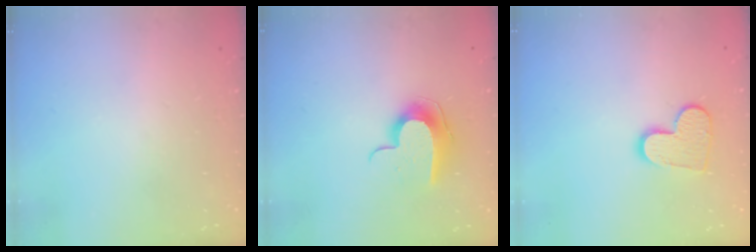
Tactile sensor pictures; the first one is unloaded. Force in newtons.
{"total": 9.6, "press": 9.6, "slide": 0.7}
{"total": 10.9, "press": 10.9, "slide": 0.8}